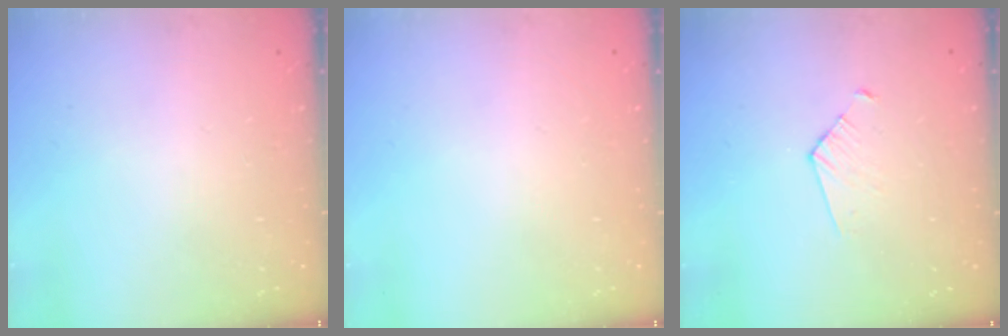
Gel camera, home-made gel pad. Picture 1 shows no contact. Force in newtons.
{"total": 0.0}
{"total": 3.8, "press": 3.8, "slide": 0.3}